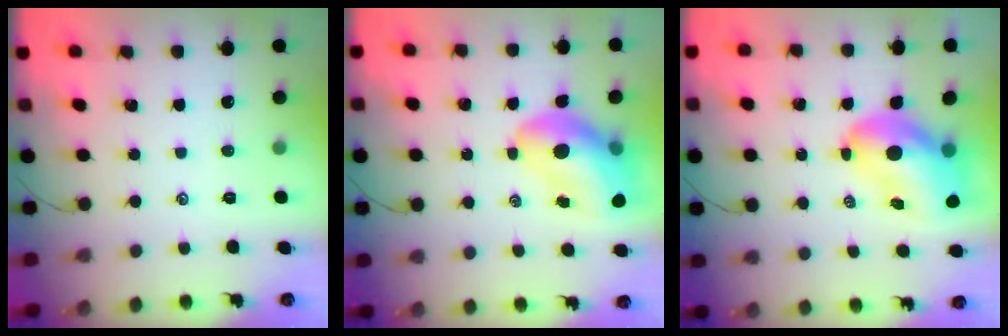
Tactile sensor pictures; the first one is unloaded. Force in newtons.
{"total": 15.7, "press": 15.0, "slide": 4.5}
{"total": 10.4, "press": 10.0, "slide": 3.1}